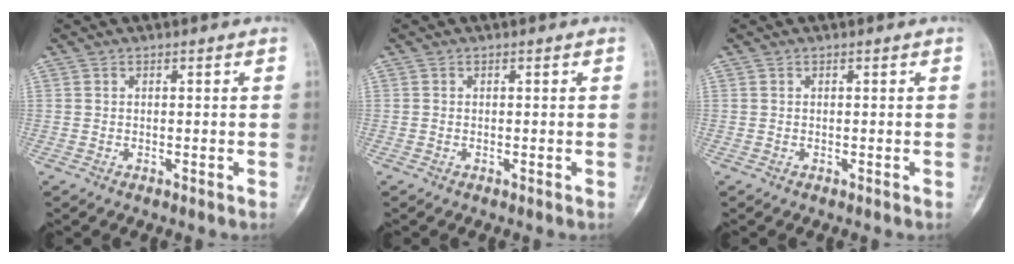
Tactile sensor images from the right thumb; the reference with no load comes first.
{"total": 0.0}
{"total": 0.0}